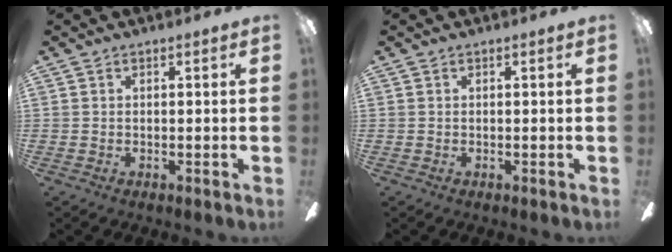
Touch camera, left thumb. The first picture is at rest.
{"total": 0.0}